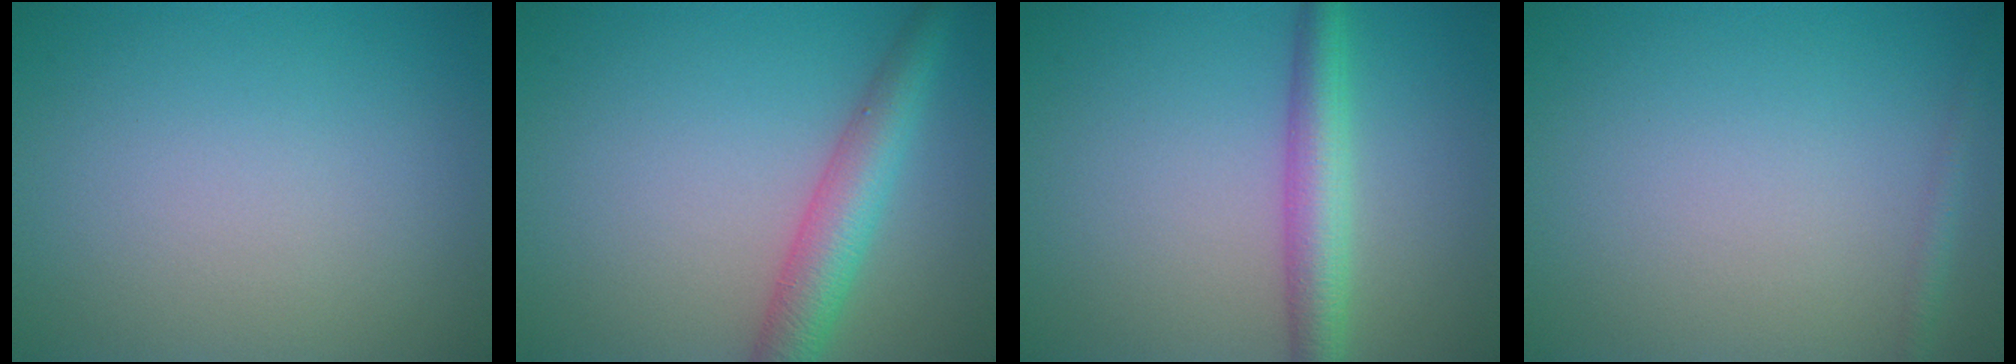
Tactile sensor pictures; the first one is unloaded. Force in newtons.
{"total": 4.5, "press": 4.5, "slide": 0.1}
{"total": 3.9, "press": 3.9, "slide": 0.0}
{"total": 0.9, "press": 0.9, "slide": 0.1}